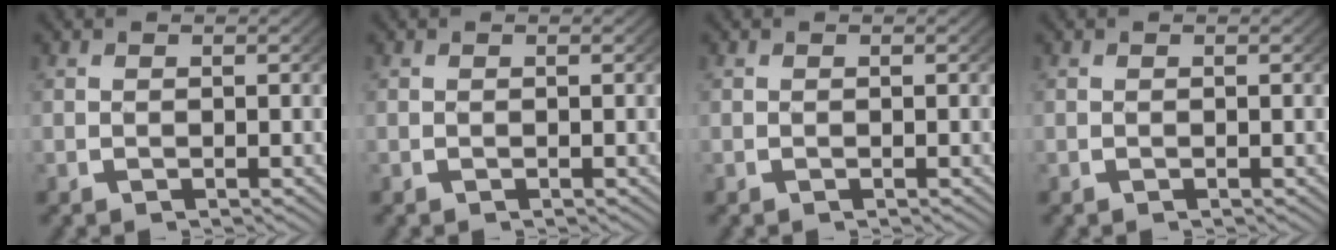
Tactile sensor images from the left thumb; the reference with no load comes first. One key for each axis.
{"total": 0.0}
{"total": 0.0}
{"total": 0.0}